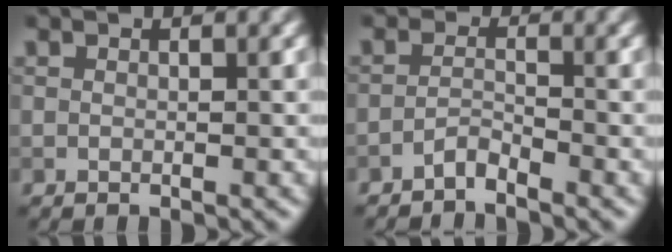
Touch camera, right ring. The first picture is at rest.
{"total": 1.4, "force": [-1.3, 0.4, 0.4], "torque": [-0.008, 0.006, -0.027]}